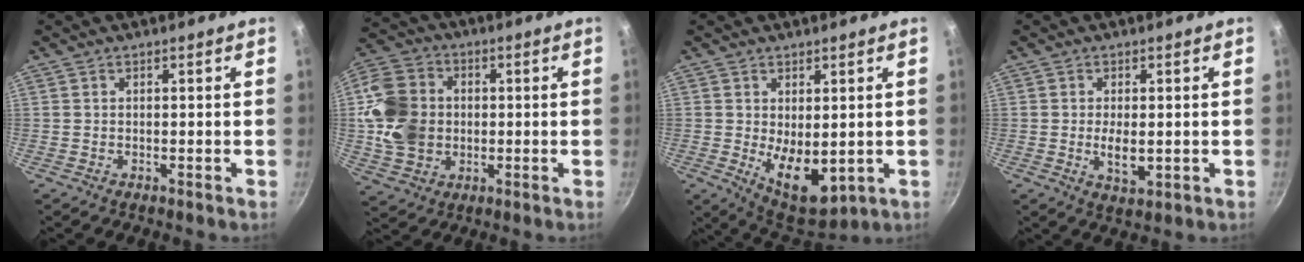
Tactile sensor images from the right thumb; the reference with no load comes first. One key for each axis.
{"total": 14.6, "fx": 0.1, "fy": 11.7, "fz": 8.8, "tx": -0.164, "ty": 0.016, "tz": 0.001}
{"total": 9.9, "fx": -1.1, "fy": 5.2, "fz": 8.4, "tx": -0.109, "ty": -0.018, "tz": 0.006}
{"total": 4.4, "fx": -0.3, "fy": 2.1, "fz": 3.9, "tx": -0.068, "ty": -0.009, "tz": -0.002}